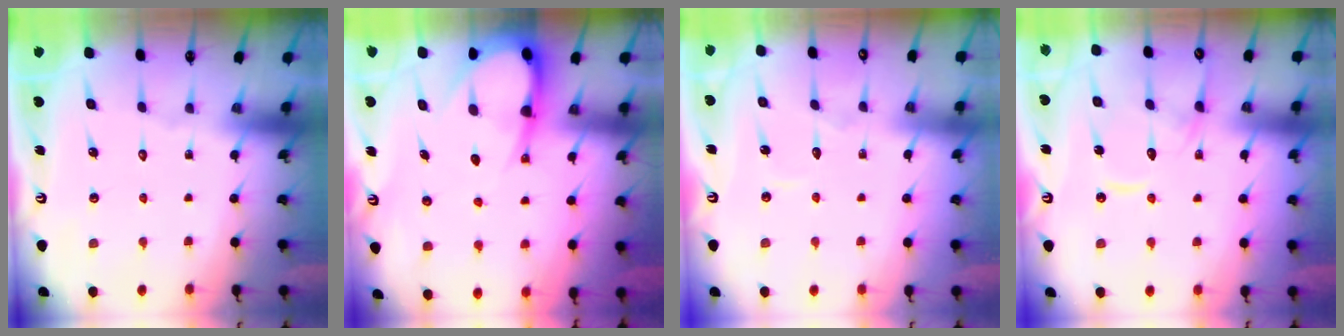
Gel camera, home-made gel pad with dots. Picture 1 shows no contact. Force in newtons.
{"total": 8.0, "press": 8.0, "slide": 0.9}
{"total": 2.8, "press": 2.8, "slide": 0.0}
{"total": 12.8, "press": 12.8, "slide": 1.2}